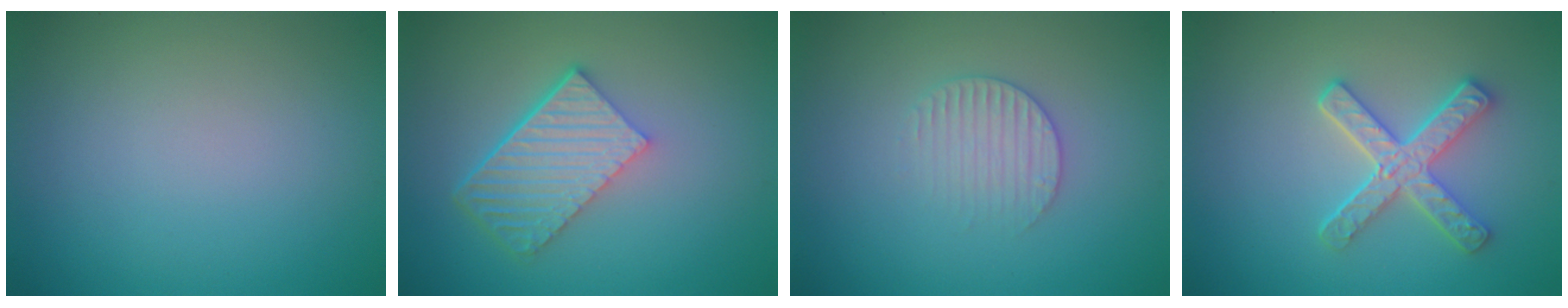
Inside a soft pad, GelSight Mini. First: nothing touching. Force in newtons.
{"total": 5.7, "press": 3.9, "slide": 4.1}
{"total": 2.2, "press": 2.1, "slide": 0.5}
{"total": 3.7, "press": 3.2, "slide": 1.8}